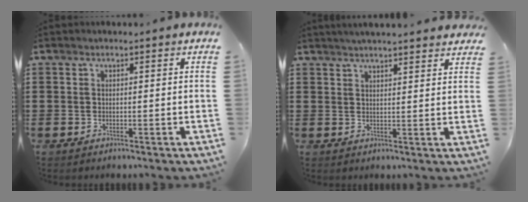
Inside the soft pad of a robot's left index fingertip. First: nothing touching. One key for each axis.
{"total": 2.8, "fx": 2.8, "fy": -0.2, "fz": 0.6, "tx": -0.020, "ty": -0.003, "tz": 0.051}